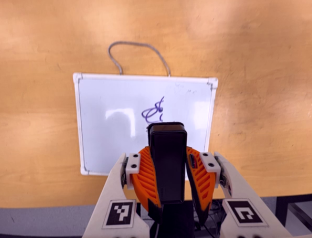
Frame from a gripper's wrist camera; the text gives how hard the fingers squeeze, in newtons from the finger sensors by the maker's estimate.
{"total": 10.4, "left": 8.2, "right": 12.7}